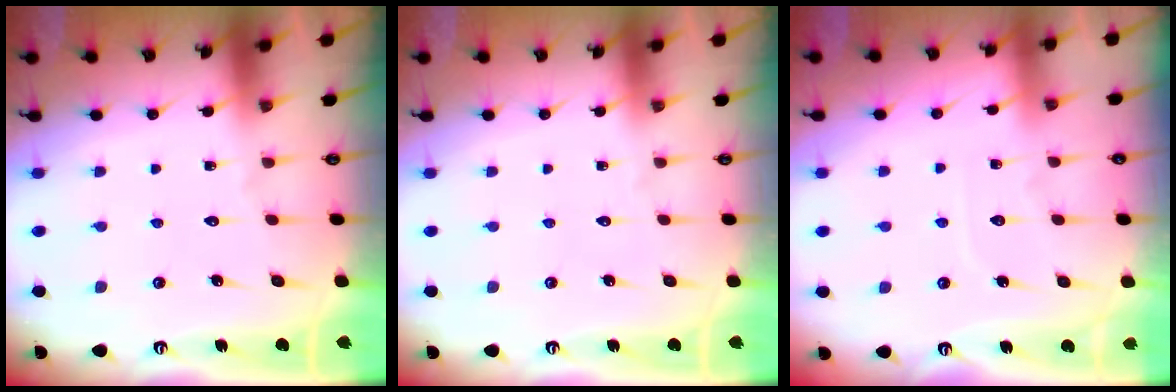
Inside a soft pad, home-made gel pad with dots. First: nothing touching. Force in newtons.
{"total": 0.0}
{"total": 4.2, "press": 4.2, "slide": 0.5}